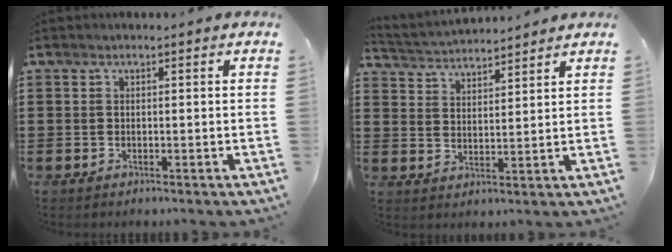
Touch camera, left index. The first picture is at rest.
{"total": 3.1, "force": [3.1, 0.2, 0.0], "torque": [-0.016, -0.016, 0.053]}